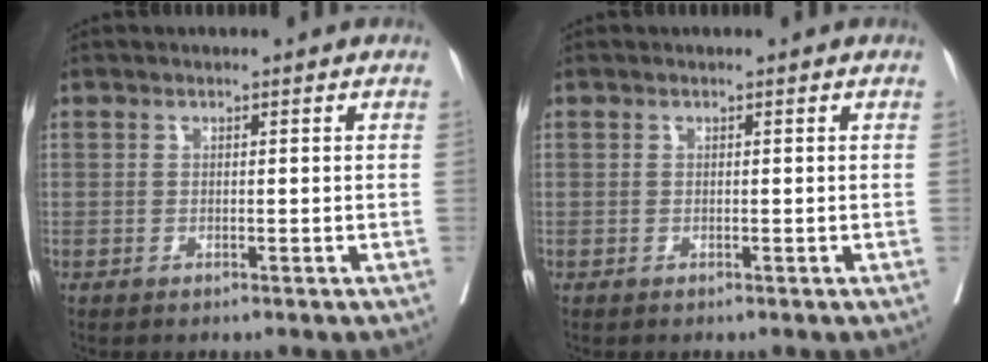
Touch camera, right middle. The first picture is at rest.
{"total": 0.0}